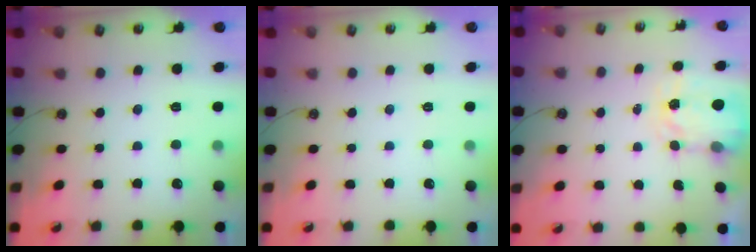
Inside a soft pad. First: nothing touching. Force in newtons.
{"total": 0.0}
{"total": 3.7, "press": 3.7, "slide": 0.5}